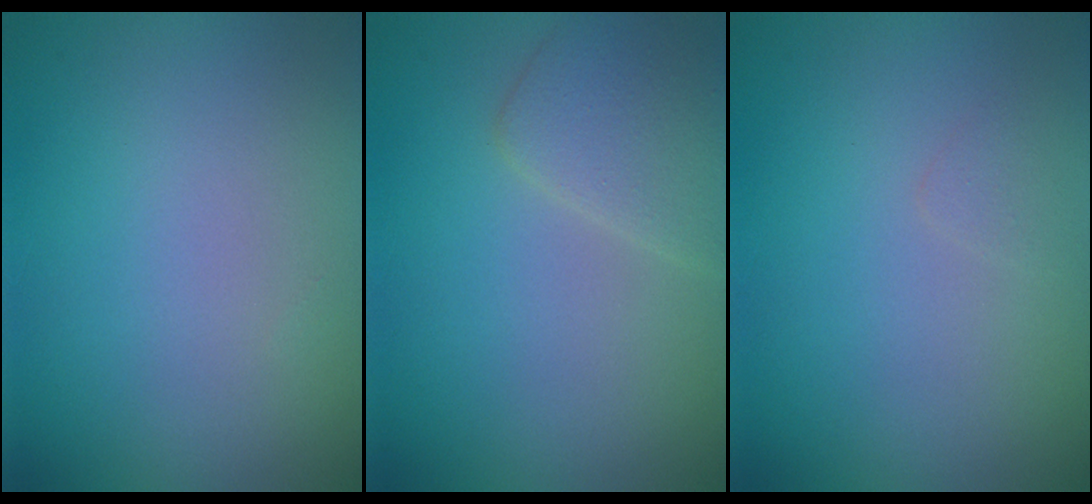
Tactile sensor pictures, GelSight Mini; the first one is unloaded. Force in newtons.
{"total": 2.9, "press": 2.9, "slide": 0.1}
{"total": 0.6, "press": 0.6, "slide": 0.0}